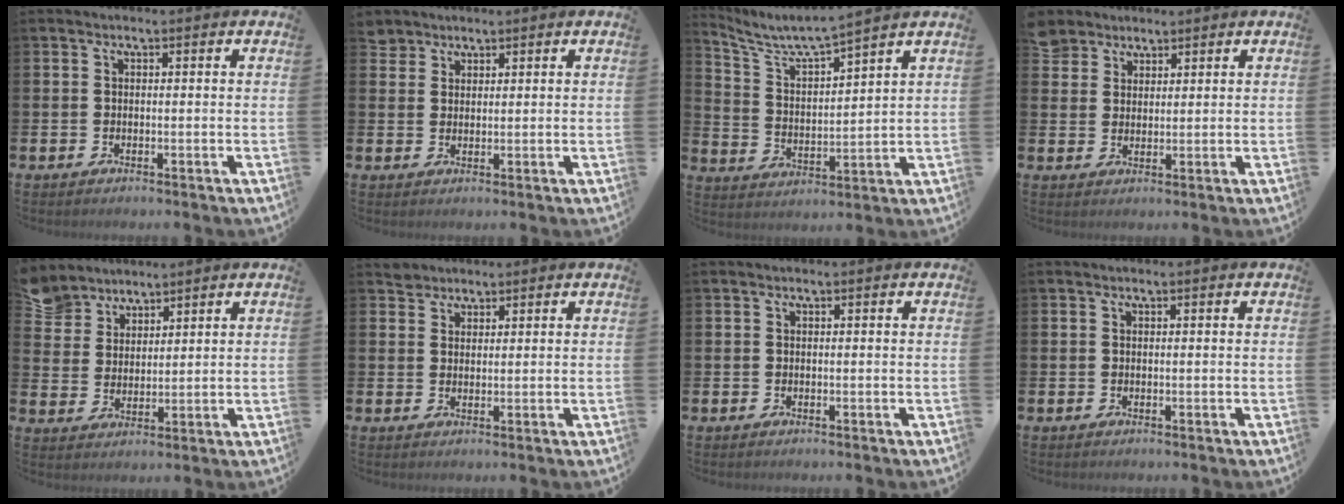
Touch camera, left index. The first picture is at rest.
{"total": 2.9, "force": [2.6, 1.3, -0.1], "torque": [0.001, -0.006, 0.048]}
{"total": 5.4, "force": [5.0, 0.1, 1.9], "torque": [-0.069, -0.040, 0.080]}
{"total": 4.1, "force": [3.6, 1.9, -0.1], "torque": [0.003, -0.014, 0.066]}
{"total": 5.5, "force": [5.2, 1.9, -0.4], "torque": [-0.016, -0.027, 0.099]}
{"total": 2.0, "force": [1.8, 0.8, -0.3], "torque": [0.018, -0.004, 0.033]}
{"total": 0.0}
{"total": 0.0}